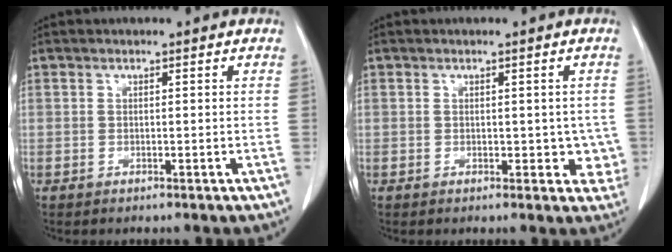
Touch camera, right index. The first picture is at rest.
{"total": 3.2, "force": [0.1, 2.4, 2.1], "torque": [-0.002, 0.003, 0.003]}